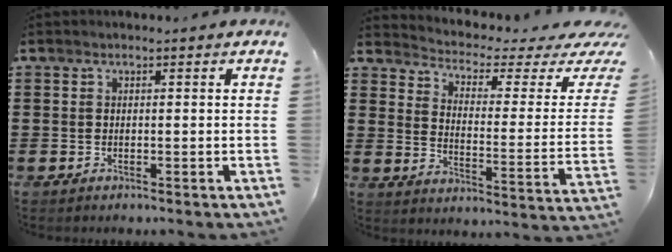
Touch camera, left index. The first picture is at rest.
{"total": 2.5, "force": [1.7, 0.7, 1.7], "torque": [-0.048, -0.026, 0.020]}